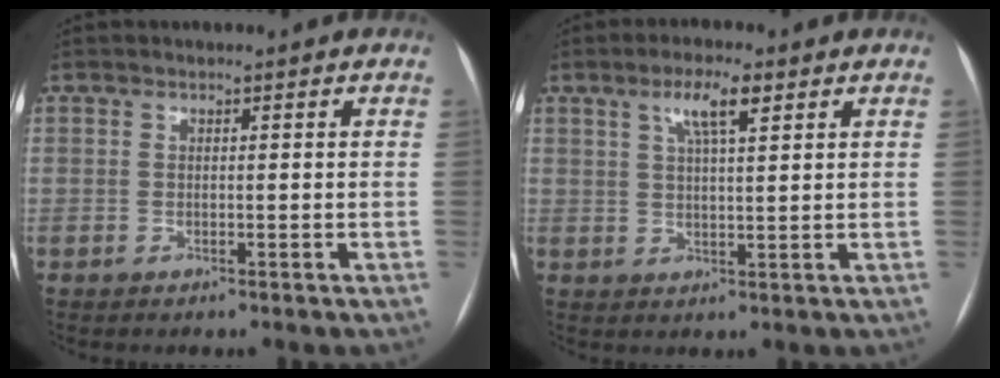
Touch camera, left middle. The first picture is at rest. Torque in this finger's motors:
{"motor_torque": [0.94, -0.64, 0.44, 0.12]}